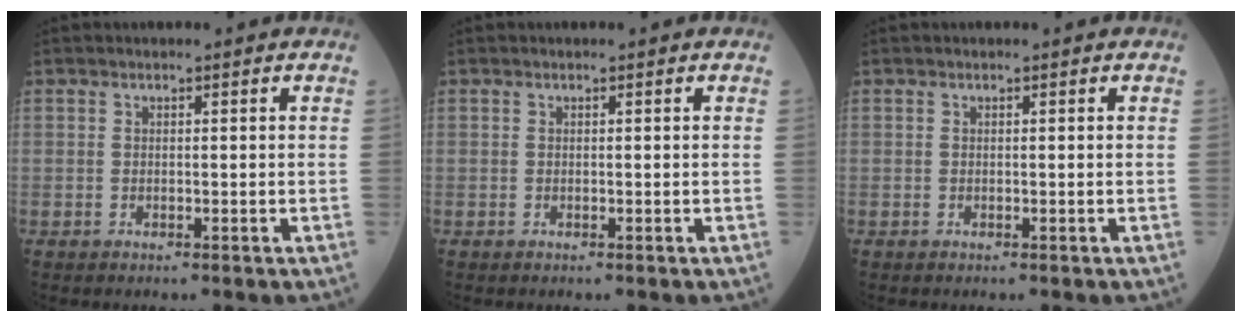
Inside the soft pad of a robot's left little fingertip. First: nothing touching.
{"total": 0.0}
{"total": 0.0}